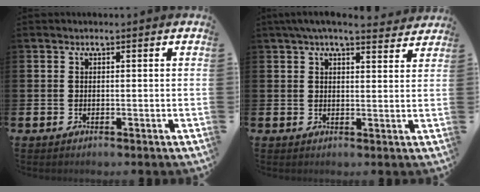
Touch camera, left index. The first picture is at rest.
{"total": 4.6, "force": [4.2, 0.6, 1.9], "torque": [-0.038, -0.014, 0.074]}